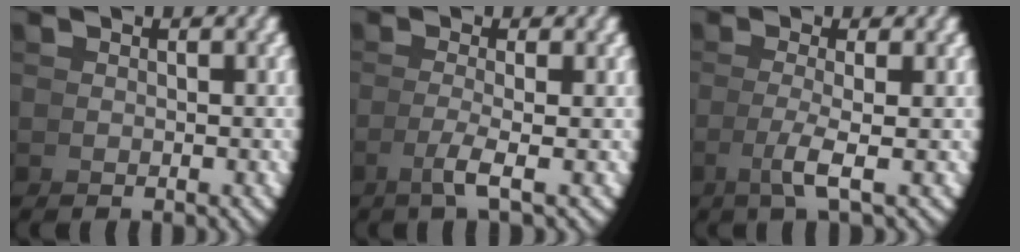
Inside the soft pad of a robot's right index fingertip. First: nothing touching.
{"total": 2.3, "force": [-0.4, -0.9, 2.1], "torque": [-0.043, -0.005, -0.004]}
{"total": 2.6, "force": [-0.2, -0.7, 2.5], "torque": [-0.052, -0.006, 0.002]}